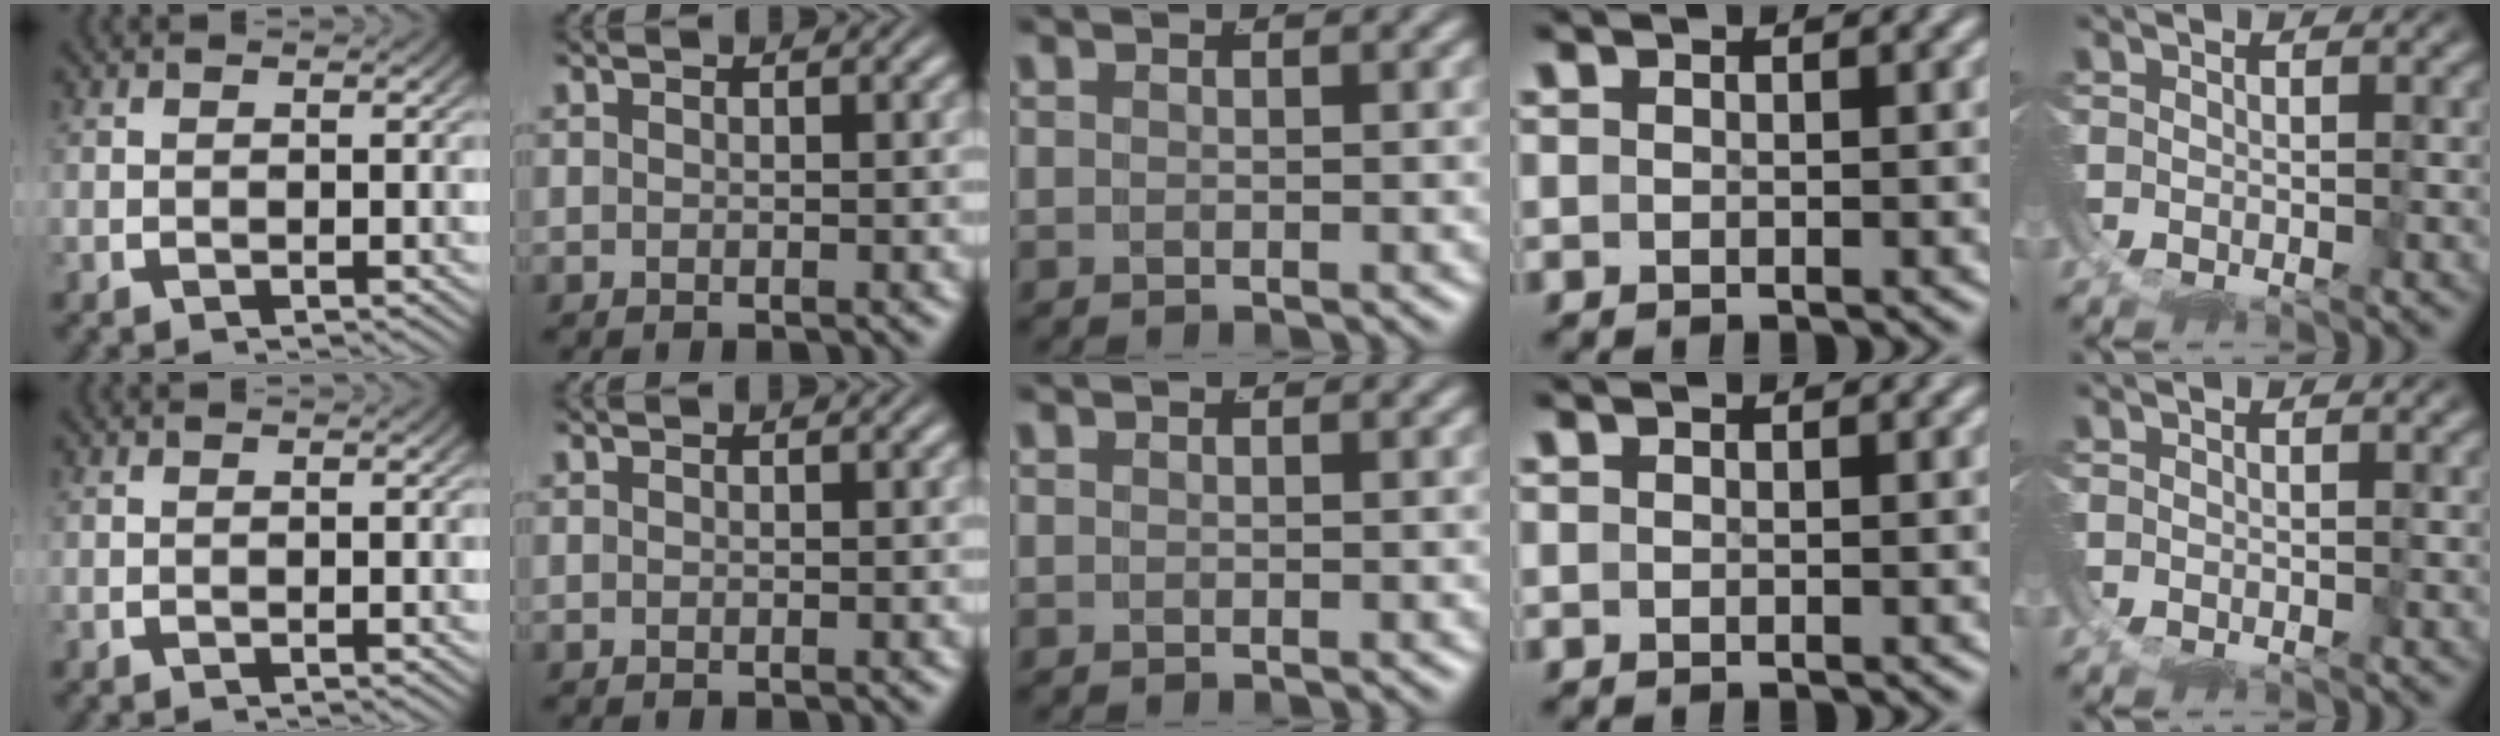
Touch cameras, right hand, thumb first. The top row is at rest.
{}